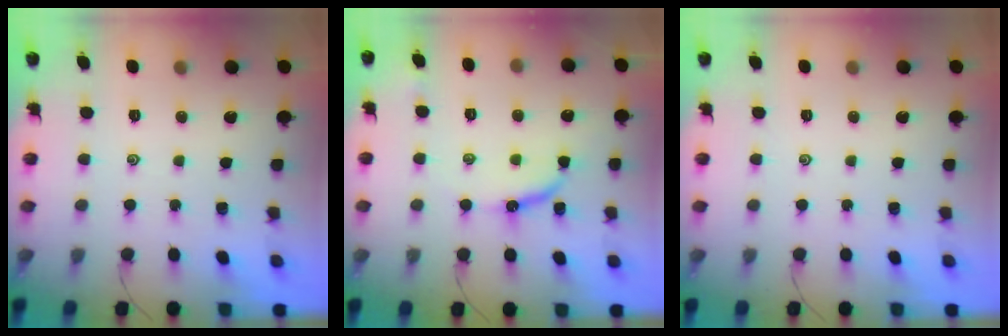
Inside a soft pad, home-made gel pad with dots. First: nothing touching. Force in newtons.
{"total": 10.1, "press": 10.1, "slide": 0.8}
{"total": 0.0}